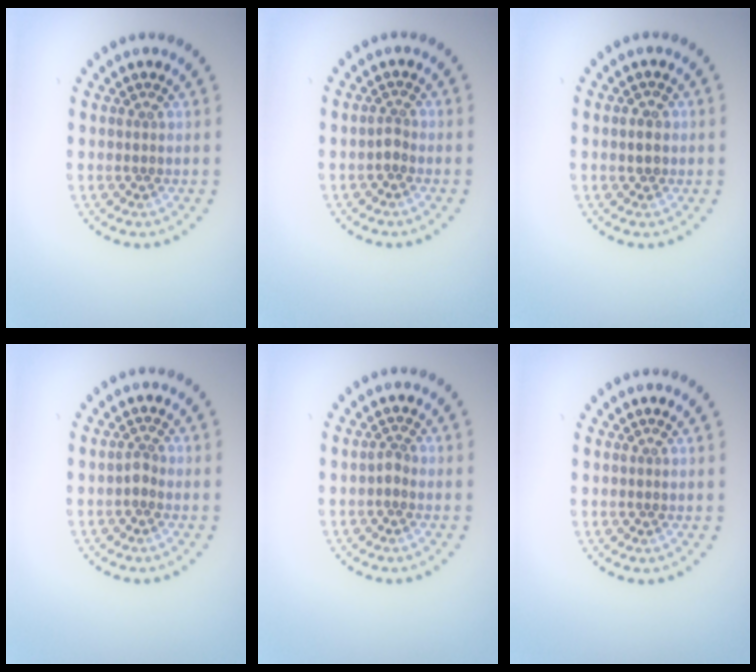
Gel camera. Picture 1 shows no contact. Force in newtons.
{"total": 0.9, "press": 0.6, "slide": 0.7}
{"total": 1.5, "press": 1.5, "slide": 0.4}
{"total": 1.1, "press": 0.8, "slide": 0.7}
{"total": 0.9, "press": 0.7, "slide": 0.6}
{"total": 0.0}